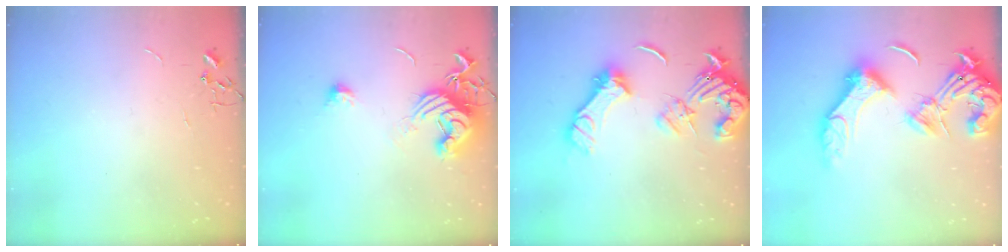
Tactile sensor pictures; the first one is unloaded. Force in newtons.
{"total": 13.9, "press": 13.8, "slide": 1.0}
{"total": 16.5, "press": 16.3, "slide": 2.2}
{"total": 20.7, "press": 20.5, "slide": 2.6}